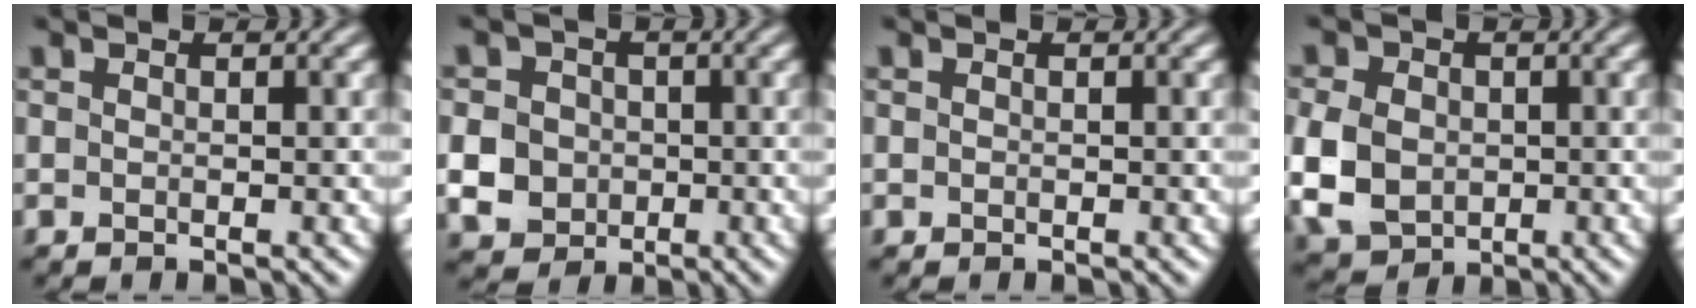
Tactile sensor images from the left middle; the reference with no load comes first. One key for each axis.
{"total": 4.8, "fx": -0.6, "fy": 4.5, "fz": 1.5, "tx": -0.031, "ty": 0.006, "tz": -0.027}
{"total": 0.6, "fx": 0.3, "fy": -0.2, "fz": -0.5, "tx": 0.012, "ty": 0.006, "tz": 0.006}
{"total": 6.6, "fx": -0.6, "fy": 5.4, "fz": 3.7, "tx": -0.095, "ty": 0.002, "tz": -0.015}